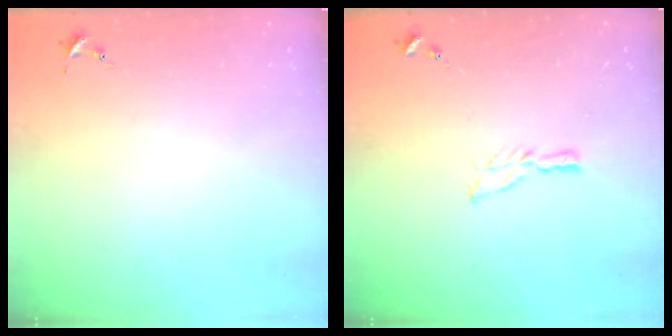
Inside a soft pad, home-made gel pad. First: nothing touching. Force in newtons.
{"total": 6.2, "press": 6.2, "slide": 0.5}